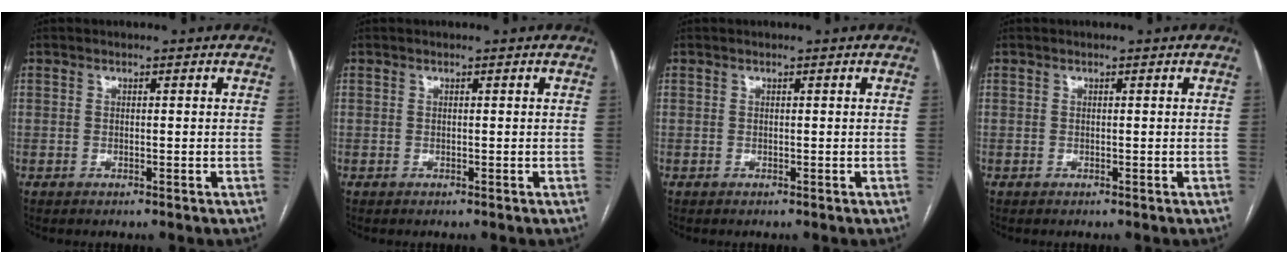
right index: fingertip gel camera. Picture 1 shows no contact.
{"total": 0.0}
{"total": 0.0}
{"total": 0.0}